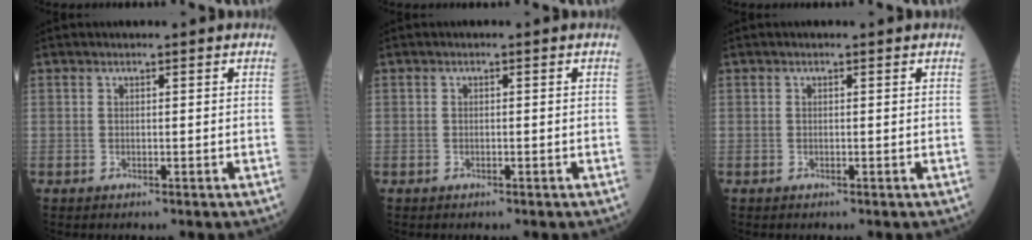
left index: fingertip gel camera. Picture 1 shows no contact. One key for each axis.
{"total": 0.0}
{"total": 0.0}